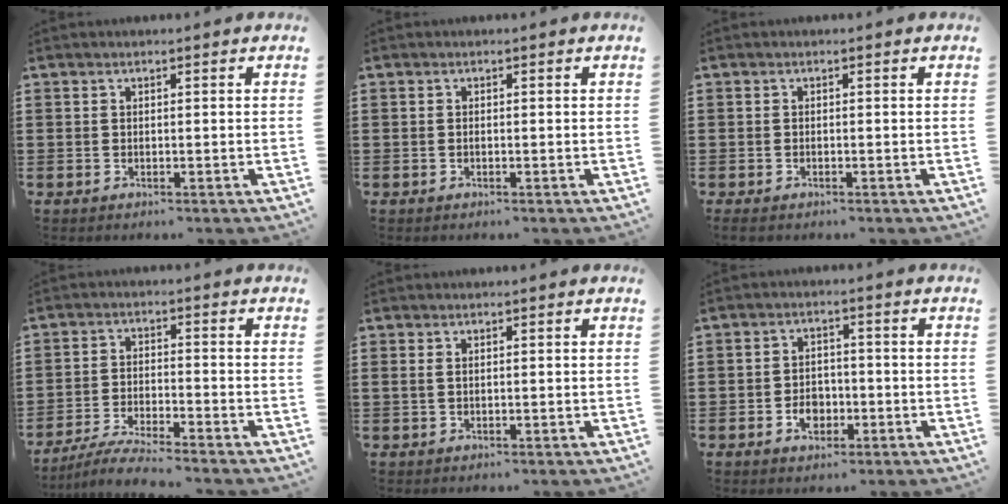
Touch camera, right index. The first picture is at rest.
{"total": 0.0}
{"total": 0.6, "force": [-0.5, 0.2, 0.3], "torque": [-0.008, -0.004, -0.008]}
{"total": 4.7, "force": [-4.4, -0.2, 1.4], "torque": [-0.038, -0.010, -0.091]}
{"total": 0.9, "force": [0.2, 0.4, 0.7], "torque": [-0.016, 0.005, 0.003]}
{"total": 3.8, "force": [-1.4, 2.8, 2.3], "torque": [-0.037, 0.000, -0.028]}